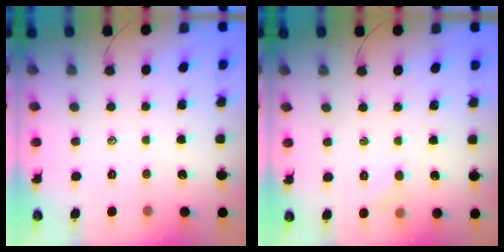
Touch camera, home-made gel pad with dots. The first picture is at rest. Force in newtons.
{"total": 3.8, "press": 3.6, "slide": 1.1}